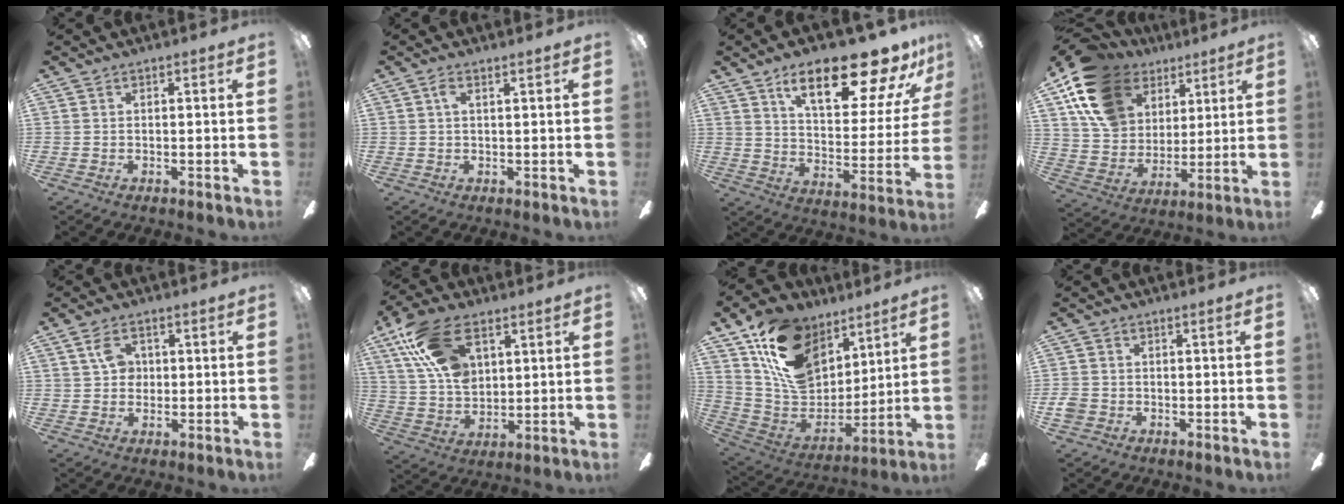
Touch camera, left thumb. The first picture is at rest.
{"total": 2.2, "force": [1.2, 0.5, 1.8], "torque": [-0.040, 0.004, 0.020]}
{"total": 22.0, "force": [14.7, 7.3, 14.7], "torque": [-0.221, -0.083, 0.236]}
{"total": 17.3, "force": [9.2, 12.3, 7.9], "torque": [-0.162, -0.030, 0.183]}
{"total": 5.5, "force": [1.8, 4.0, 3.3], "torque": [-0.056, 0.006, 0.030]}
{"total": 17.3, "force": [8.2, 10.0, 11.4], "torque": [-0.219, -0.011, 0.153]}
{"total": 19.7, "force": [10.1, 13.6, 10.0], "torque": [-0.179, -0.045, 0.196]}
{"total": 2.4, "force": [-1.2, 1.8, 1.0], "torque": [-0.014, 0.007, -0.022]}